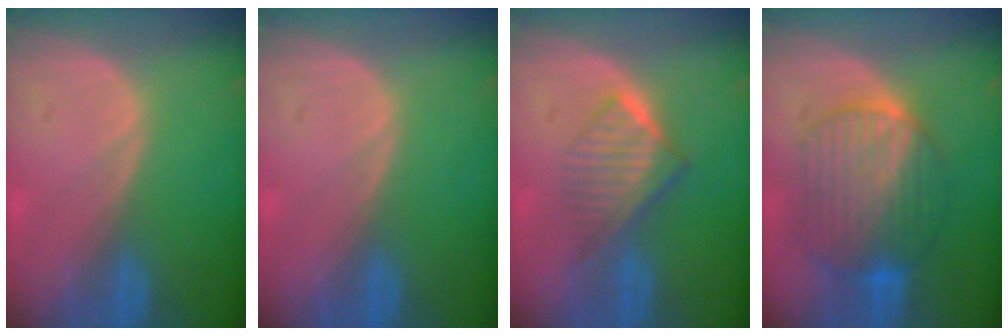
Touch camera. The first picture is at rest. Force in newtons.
{"total": 0.0}
{"total": 6.5, "press": 5.5, "slide": 3.4}
{"total": 9.9, "press": 9.8, "slide": 1.0}